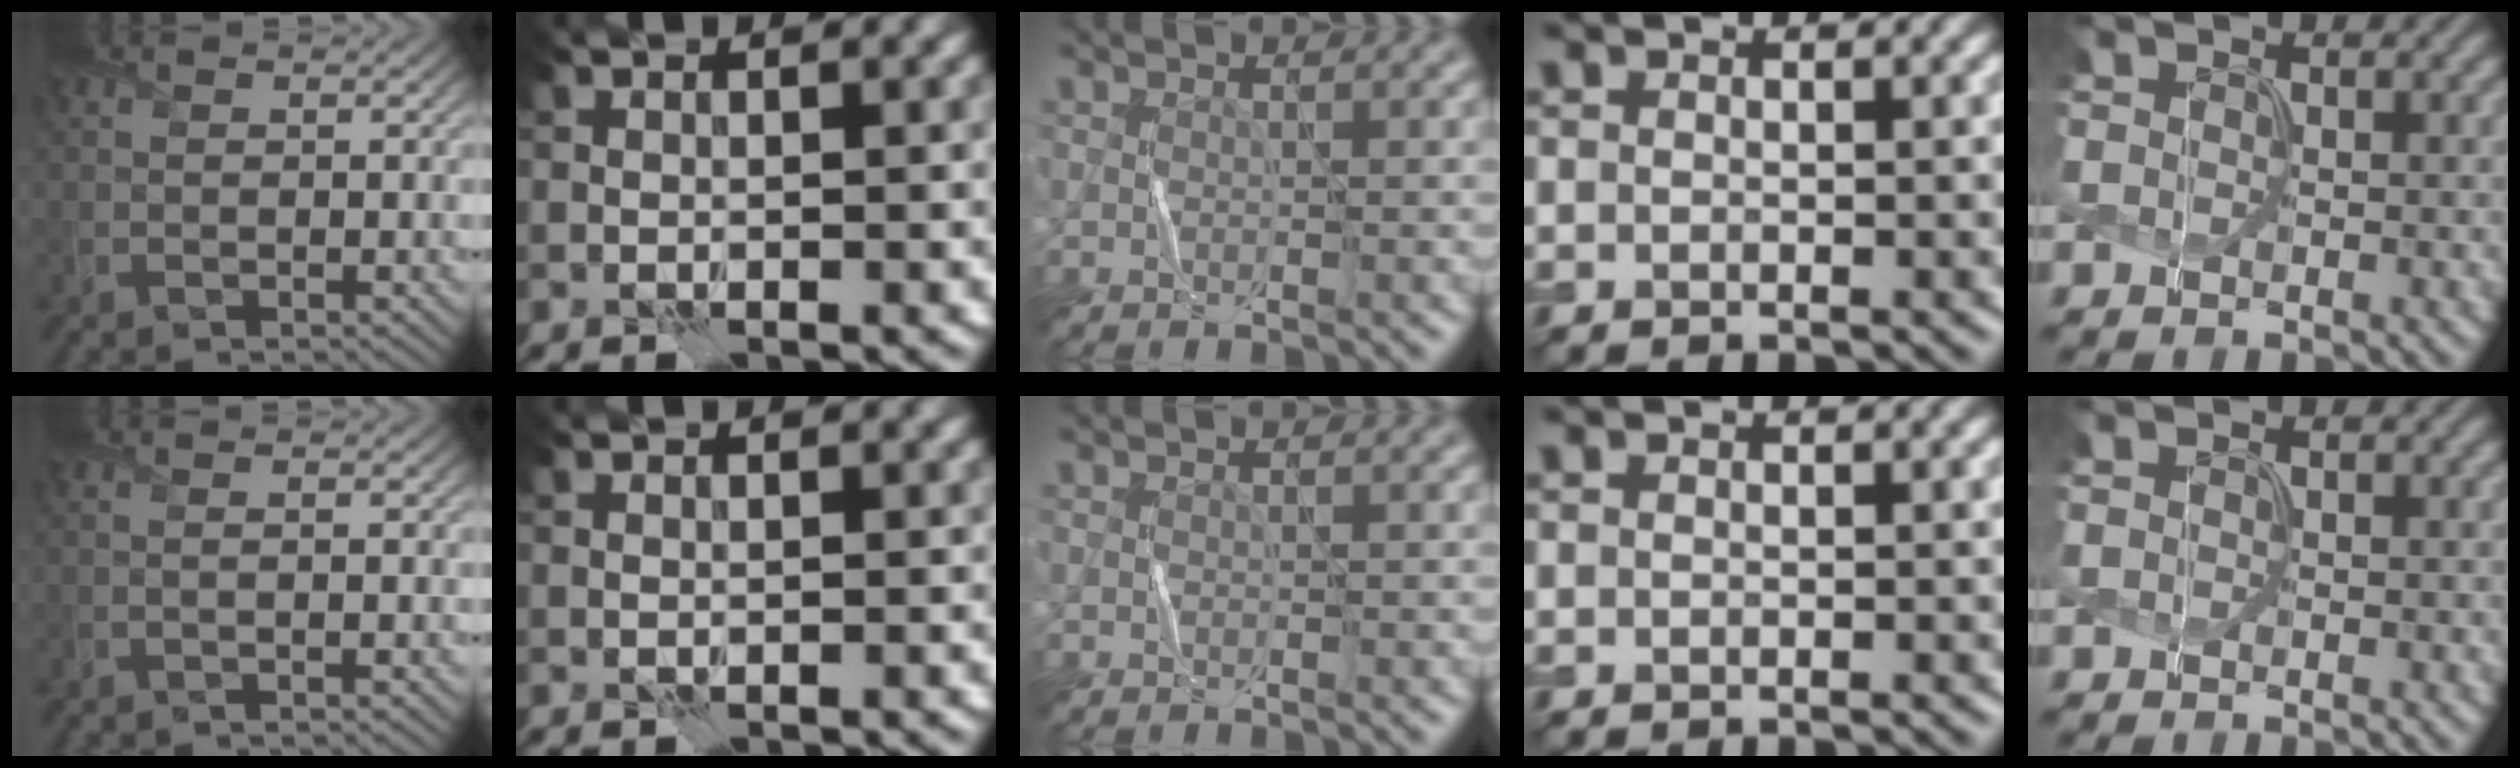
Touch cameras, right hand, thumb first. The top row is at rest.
{"thumb": {"total": 0.9, "force": [0.0, 0.1, 0.9], "torque": [-0.015, 0.005, -0.005]}}